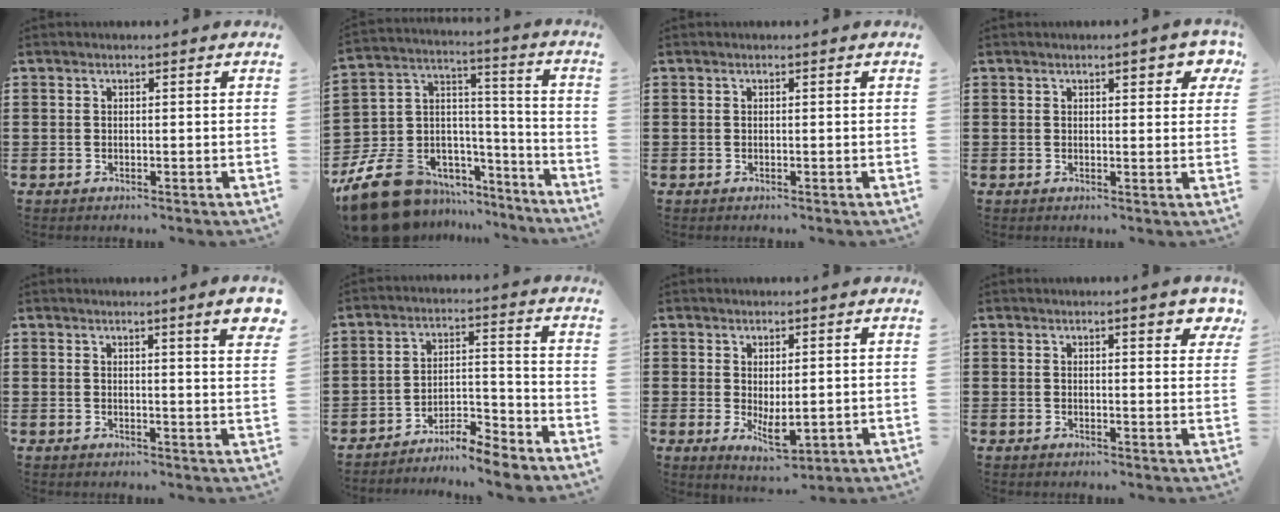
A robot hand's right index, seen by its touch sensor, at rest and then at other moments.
{"total": 13.8, "force": [-8.5, 9.6, 5.1], "torque": [-0.132, 0.031, -0.144]}
{"total": 0.0}
{"total": 2.9, "force": [1.5, 1.0, 2.2], "torque": [-0.024, -0.002, 0.020]}
{"total": 4.1, "force": [2.5, -0.2, 3.2], "torque": [-0.051, -0.010, 0.039]}
{"total": 5.8, "force": [-5.7, 0.5, 1.1], "torque": [-0.018, 0.015, -0.113]}
{"total": 3.9, "force": [-0.1, 1.9, 3.4], "torque": [-0.053, 0.004, 0.000]}
{"total": 3.0, "force": [1.8, 0.6, 2.3], "torque": [-0.034, -0.001, 0.027]}